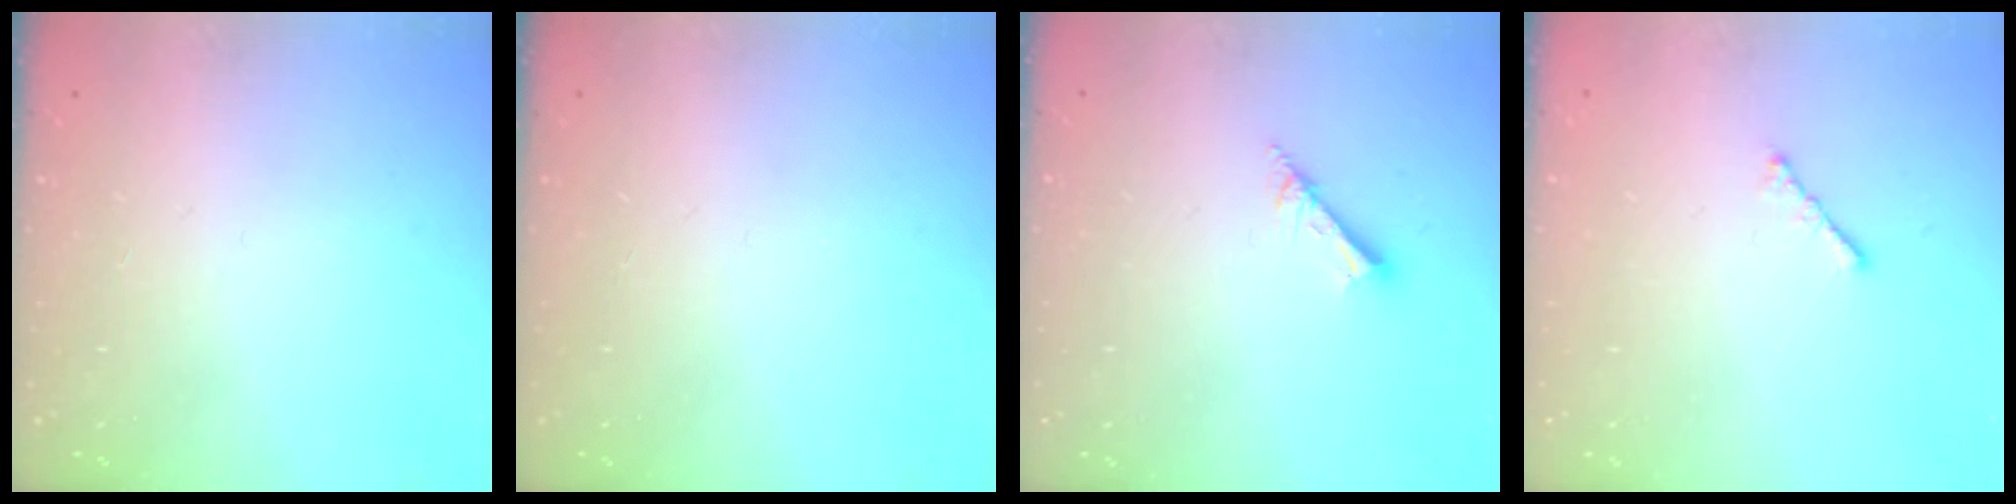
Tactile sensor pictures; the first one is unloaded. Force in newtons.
{"total": 0.0}
{"total": 3.1, "press": 3.1, "slide": 0.0}
{"total": 1.9, "press": 1.8, "slide": 0.5}